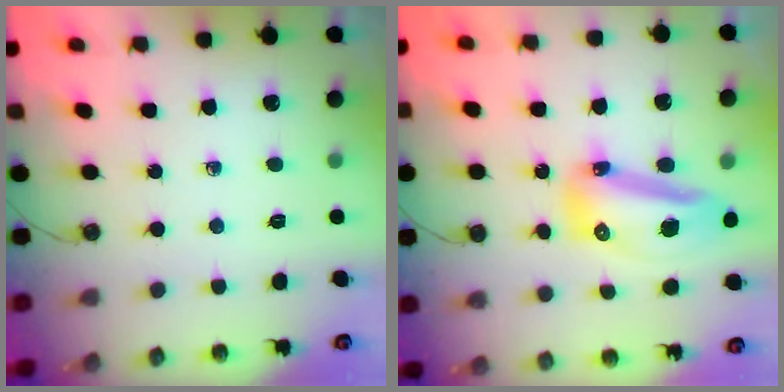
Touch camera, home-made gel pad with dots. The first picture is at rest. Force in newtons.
{"total": 13.5, "press": 13.4, "slide": 1.4}